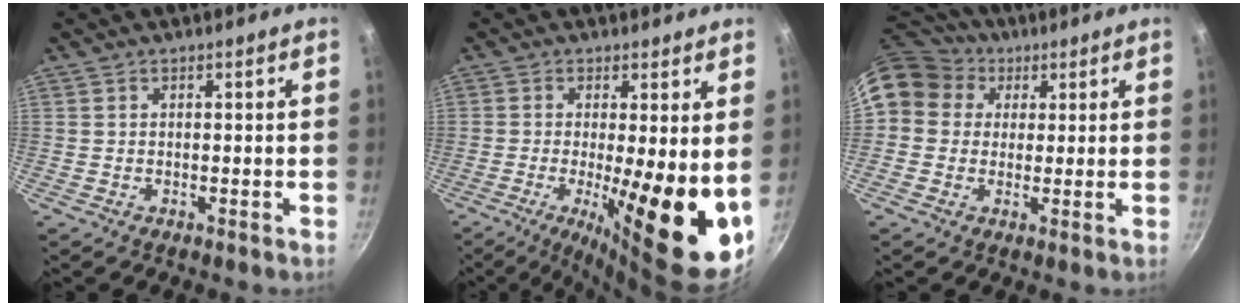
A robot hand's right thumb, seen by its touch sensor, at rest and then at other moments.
{"total": 16.6, "force": [-1.8, 4.1, 16.0], "torque": [-0.223, -0.028, -0.023]}
{"total": 13.8, "force": [4.7, 11.6, 5.6], "torque": [-0.102, 0.026, 0.072]}